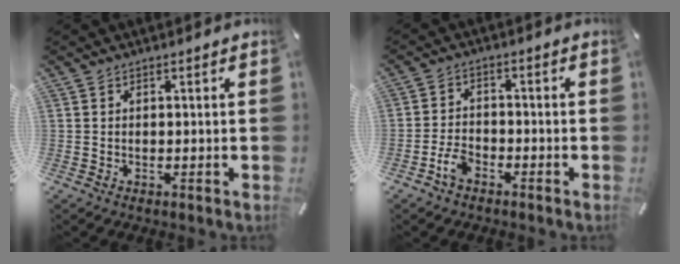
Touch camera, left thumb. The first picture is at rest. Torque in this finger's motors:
{"motor_torque": [0.25, 0.39, 0.05, 0.01, 0.02]}